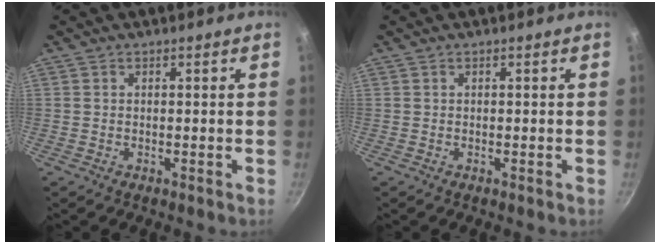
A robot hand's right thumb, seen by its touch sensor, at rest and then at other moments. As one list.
[{"total": 0.0}]